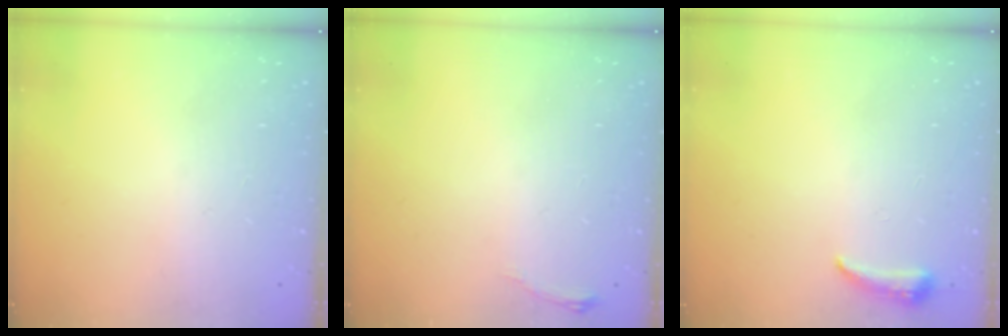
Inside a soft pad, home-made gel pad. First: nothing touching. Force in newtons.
{"total": 3.1, "press": 3.1, "slide": 0.5}
{"total": 4.3, "press": 4.2, "slide": 0.9}